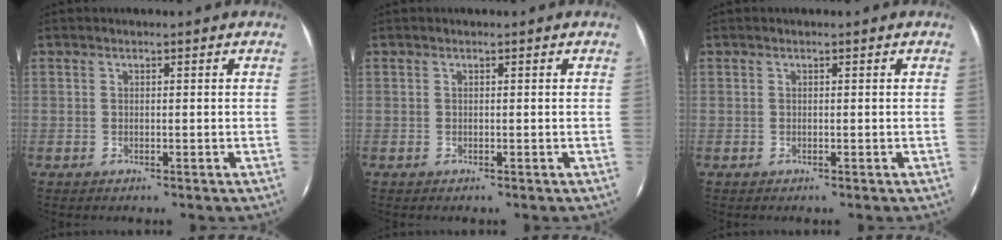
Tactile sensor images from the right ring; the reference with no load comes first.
{"total": 0.0}
{"total": 0.0}